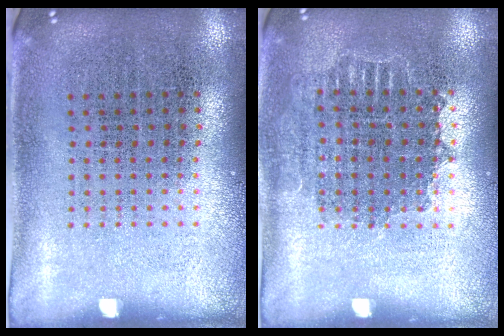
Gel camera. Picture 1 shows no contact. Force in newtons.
{"total": 1.1, "press": 1.0, "slide": 0.4}